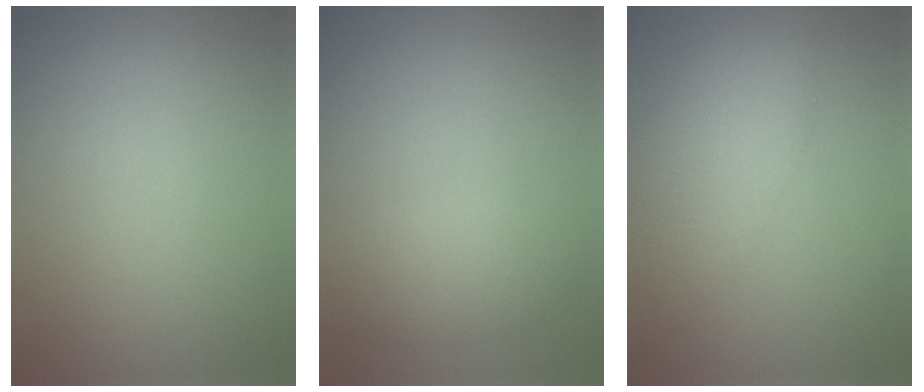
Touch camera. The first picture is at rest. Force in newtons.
{"total": 2.9, "press": 2.9, "slide": 0.1}
{"total": 6.3, "press": 6.2, "slide": 0.8}